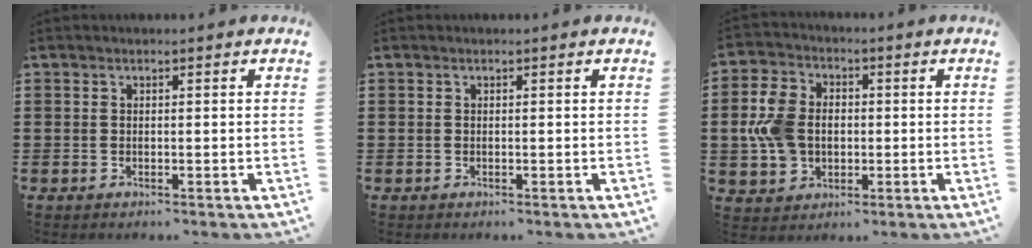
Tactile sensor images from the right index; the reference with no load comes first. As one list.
[{"total": 0.0}, {"total": 8.2, "force": [-0.3, 6.4, 5.2], "torque": [-0.141, 0.011, -0.011]}]